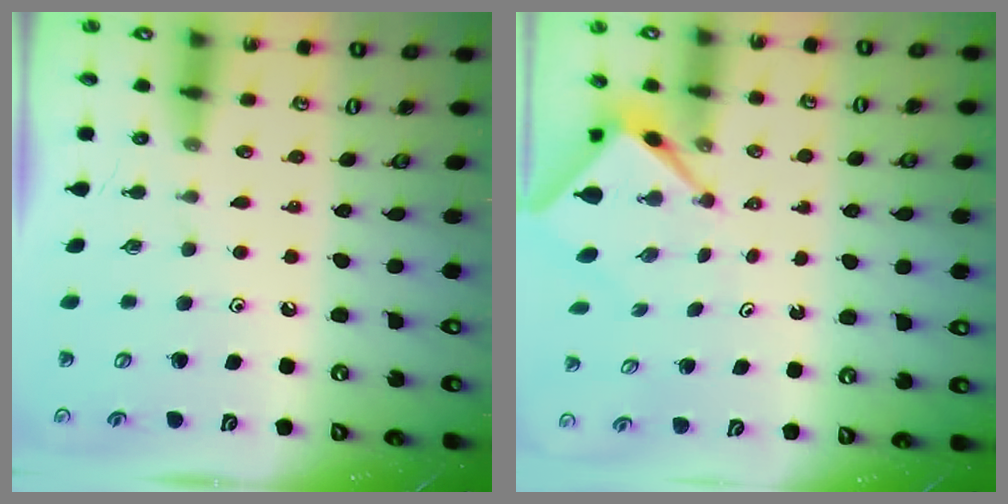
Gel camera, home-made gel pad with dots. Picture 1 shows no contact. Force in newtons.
{"total": 3.0, "press": 3.0, "slide": 0.1}